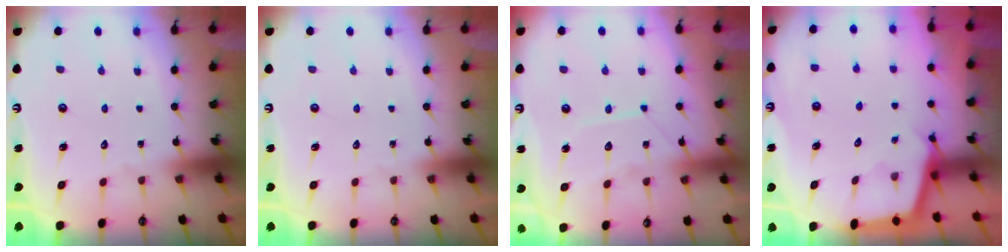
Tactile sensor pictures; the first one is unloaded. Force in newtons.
{"total": 0.0}
{"total": 8.7, "press": 8.7, "slide": 0.5}
{"total": 2.3, "press": 2.3, "slide": 0.2}